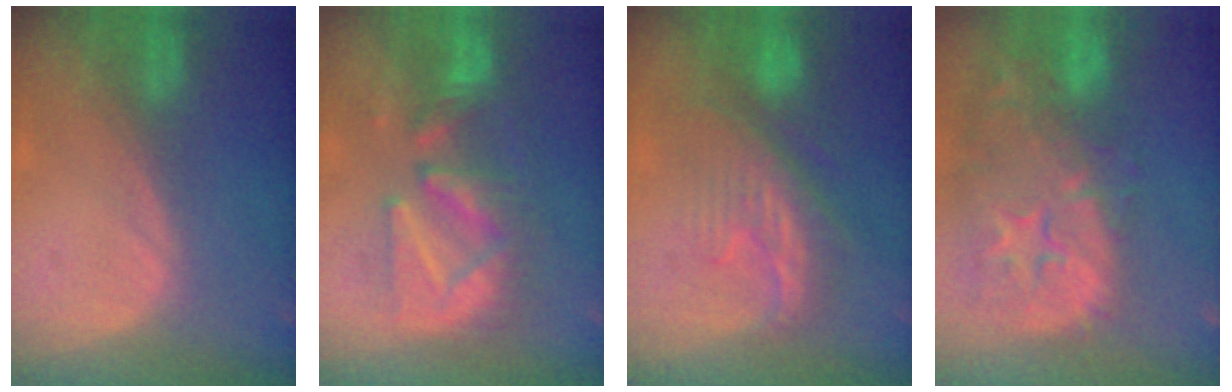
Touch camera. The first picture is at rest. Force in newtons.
{"total": 9.2, "press": 9.2, "slide": 0.3}
{"total": 8.9, "press": 8.4, "slide": 2.8}
{"total": 14.9, "press": 12.0, "slide": 8.9}